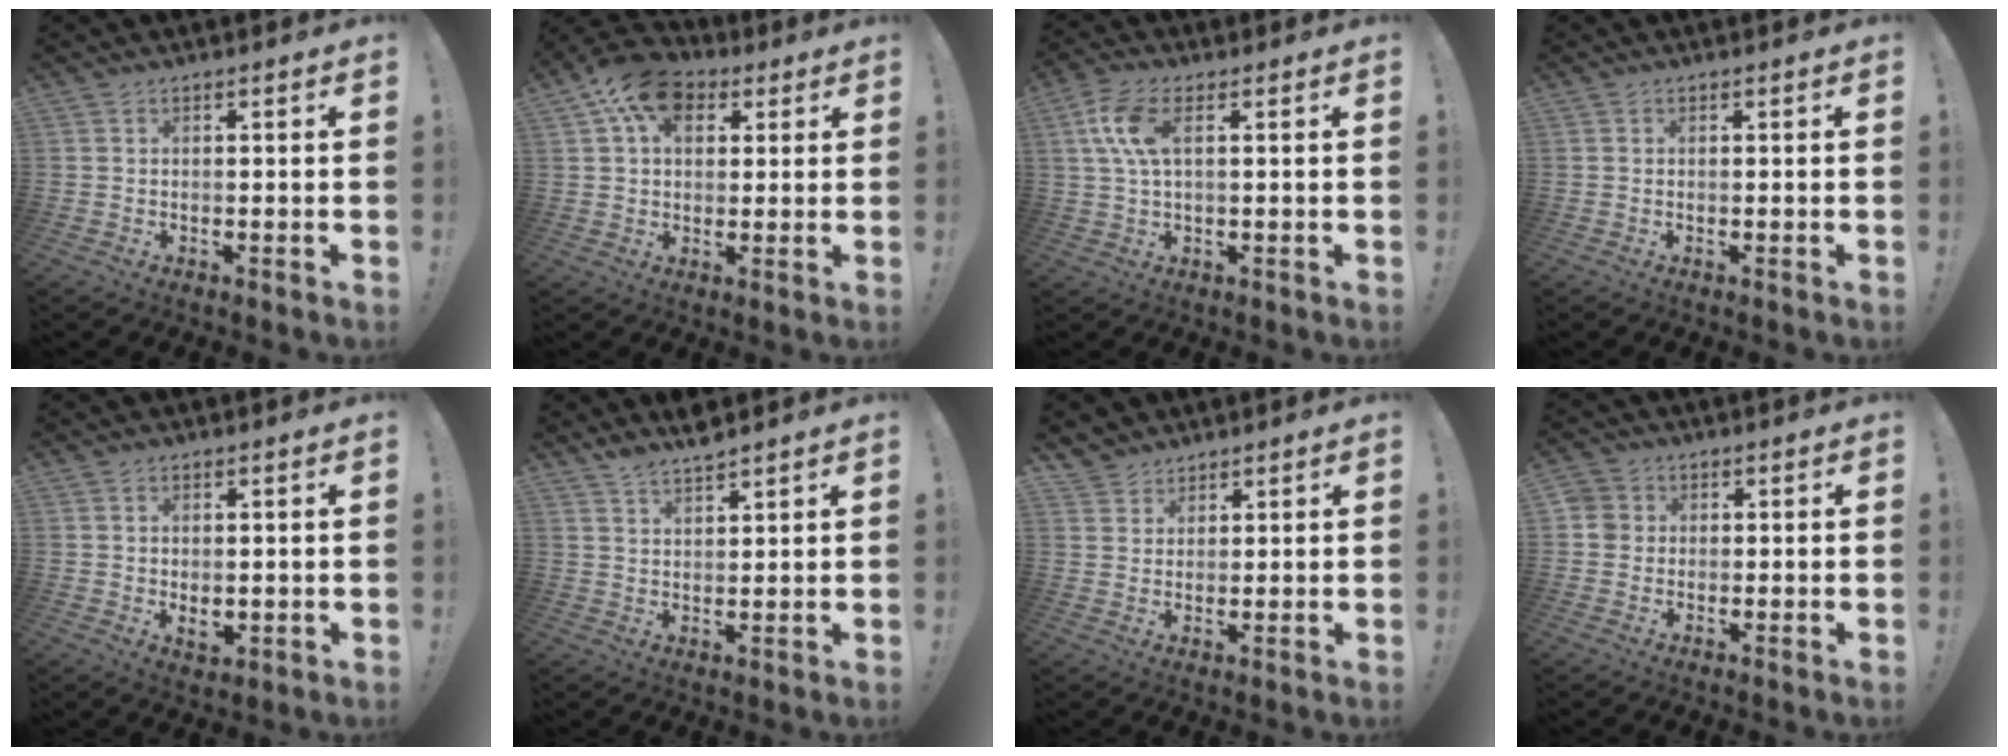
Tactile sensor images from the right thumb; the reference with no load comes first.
{"total": 12.8, "force": [5.8, 8.9, 7.2], "torque": [-0.115, -0.017, 0.111]}
{"total": 8.7, "force": [2.3, 4.0, 7.4], "torque": [-0.149, -0.002, 0.042]}
{"total": 0.0}
{"total": 3.3, "force": [0.4, 2.0, 2.5], "torque": [-0.042, -0.005, 0.007]}
{"total": 4.7, "force": [4.4, 0.6, 1.6], "torque": [-0.024, -0.030, 0.078]}
{"total": 4.4, "force": [3.6, 2.5, -0.1], "torque": [0.002, -0.025, 0.070]}
{"total": 4.0, "force": [0.6, 3.8, 1.1], "torque": [-0.019, 0.004, 0.009]}